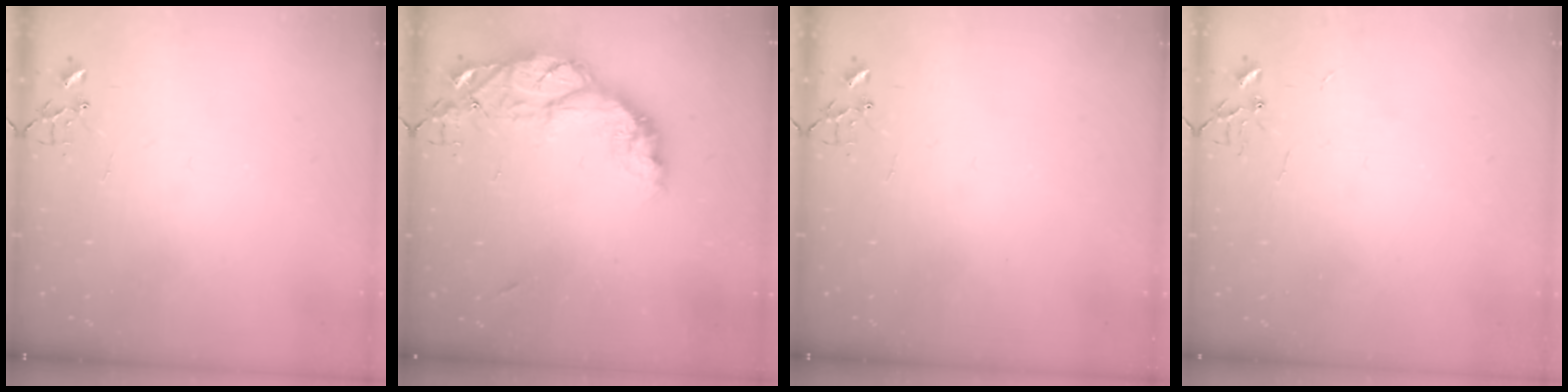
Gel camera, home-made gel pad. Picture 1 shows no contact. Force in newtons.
{"total": 15.7, "press": 15.7, "slide": 1.4}
{"total": 0.0}
{"total": 2.2, "press": 2.2, "slide": 0.3}